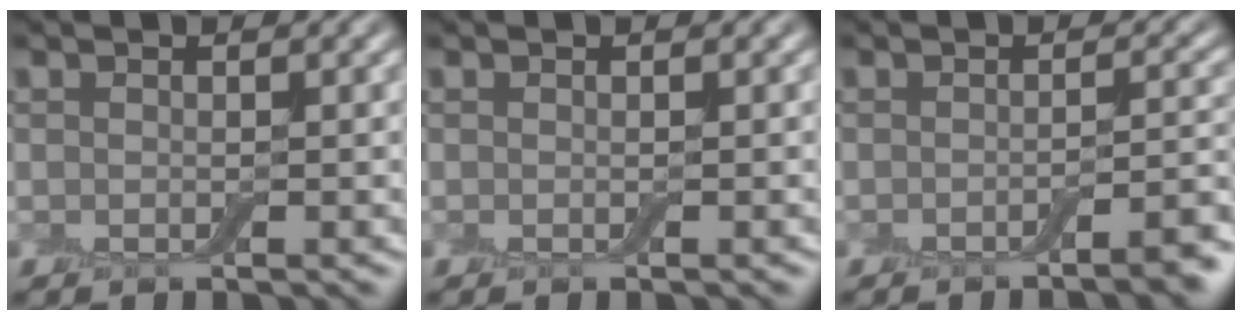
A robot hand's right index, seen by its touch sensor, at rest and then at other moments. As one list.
[{"total": 0.0}, {"total": 3.1, "force": [-1.8, 0.6, 2.4], "torque": [-0.026, 0.006, -0.034]}]